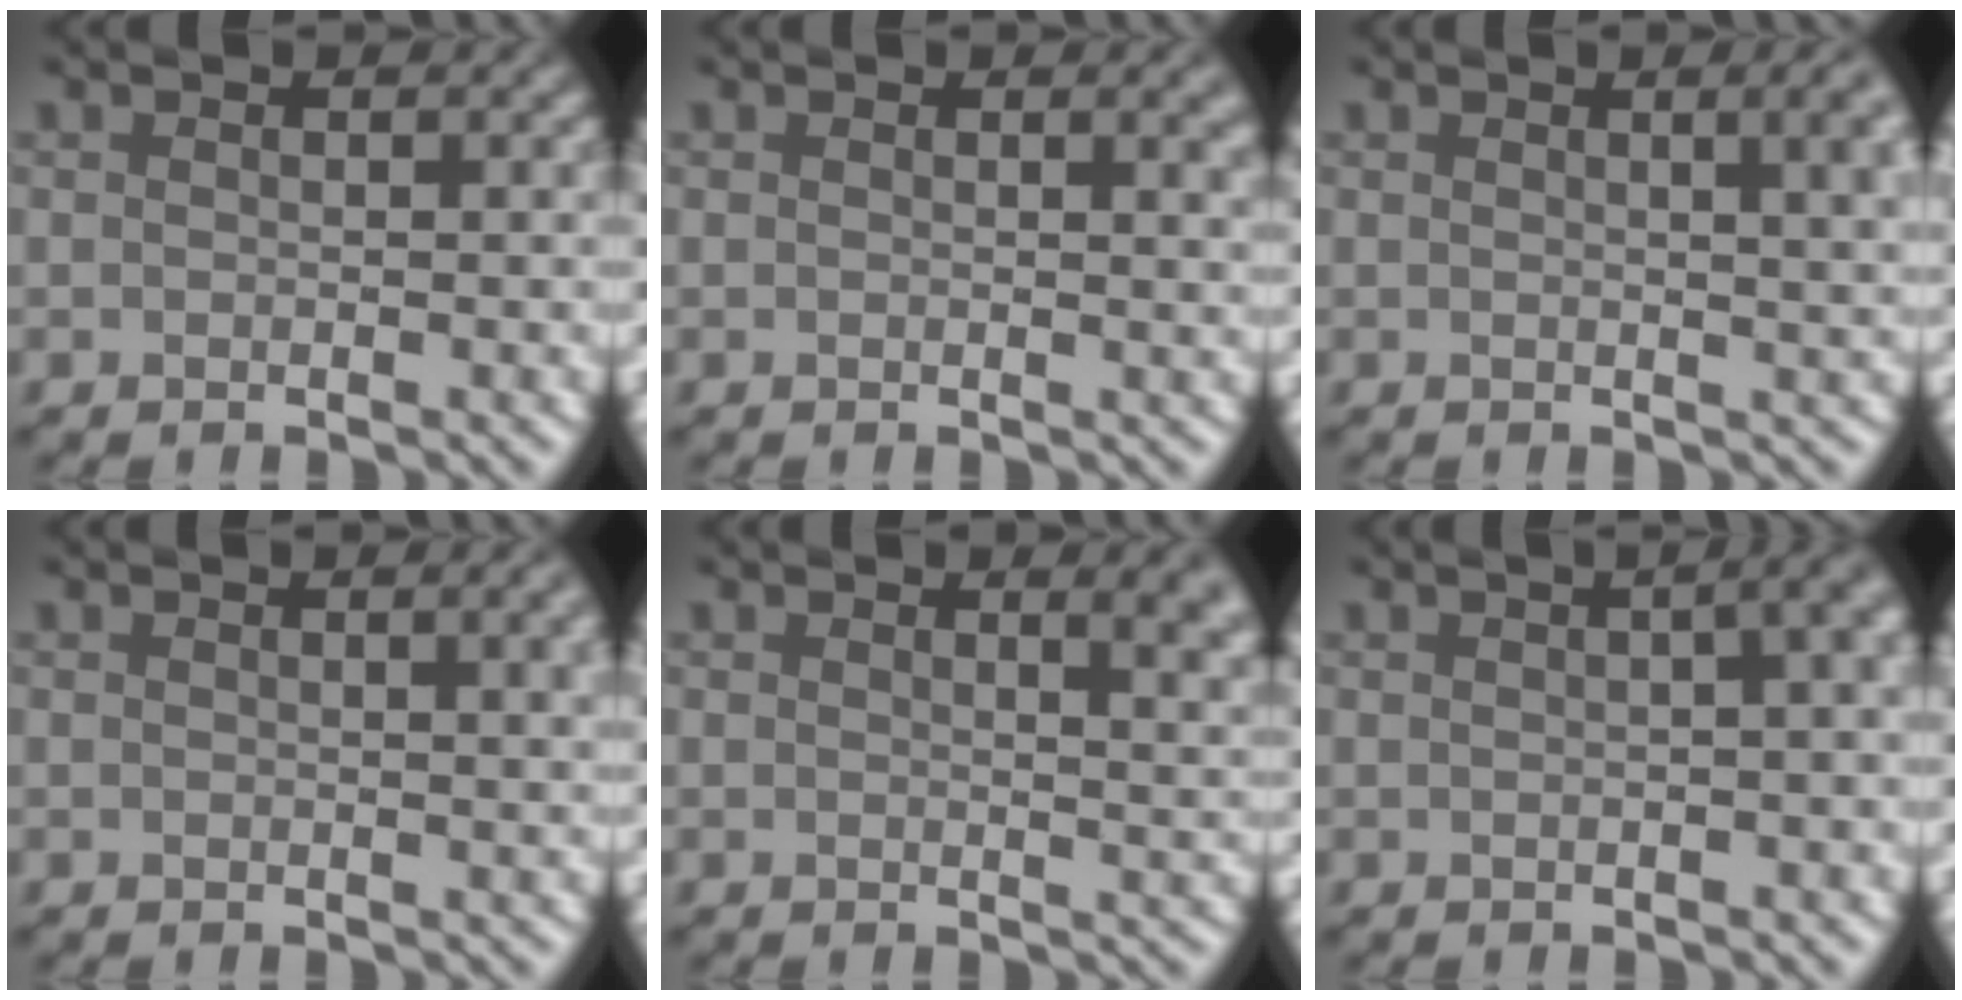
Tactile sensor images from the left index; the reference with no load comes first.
{"total": 1.9, "force": [0.9, 0.7, 1.5], "torque": [-0.007, 0.003, 0.010]}
{"total": 6.5, "force": [1.8, 2.9, 5.5], "torque": [-0.018, 0.027, 0.008]}
{"total": 3.9, "force": [1.2, 1.5, 3.4], "torque": [-0.027, 0.010, 0.015]}
{"total": 4.7, "force": [2.3, 2.1, 3.5], "torque": [-0.011, 0.008, 0.025]}
{"total": 11.1, "force": [3.2, 6.0, 8.8], "torque": [-0.017, 0.063, -0.003]}